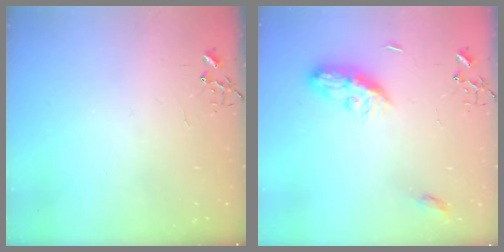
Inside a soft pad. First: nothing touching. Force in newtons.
{"total": 8.9, "press": 8.9, "slide": 0.2}